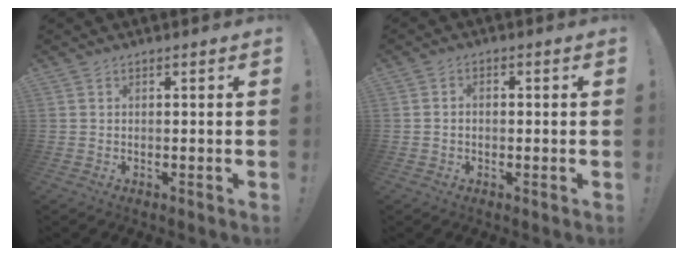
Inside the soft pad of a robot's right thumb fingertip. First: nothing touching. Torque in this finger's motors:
{"motor_torque": [-0.04, -0.32, -0.32, -0.07, -0.04]}